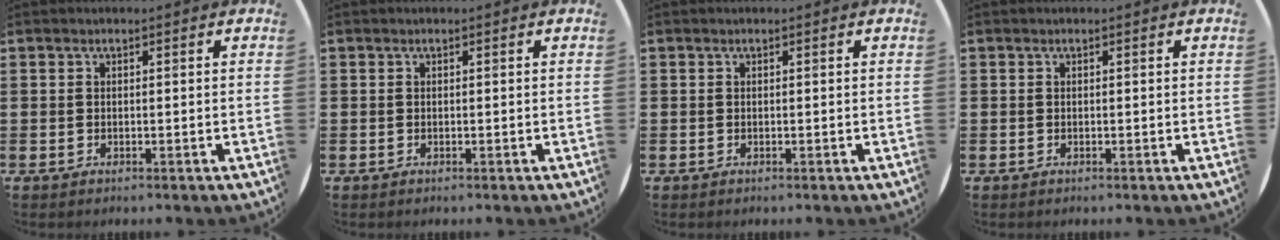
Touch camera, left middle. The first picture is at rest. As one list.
[{"total": 0.0}, {"total": 0.0}, {"total": 0.0}]